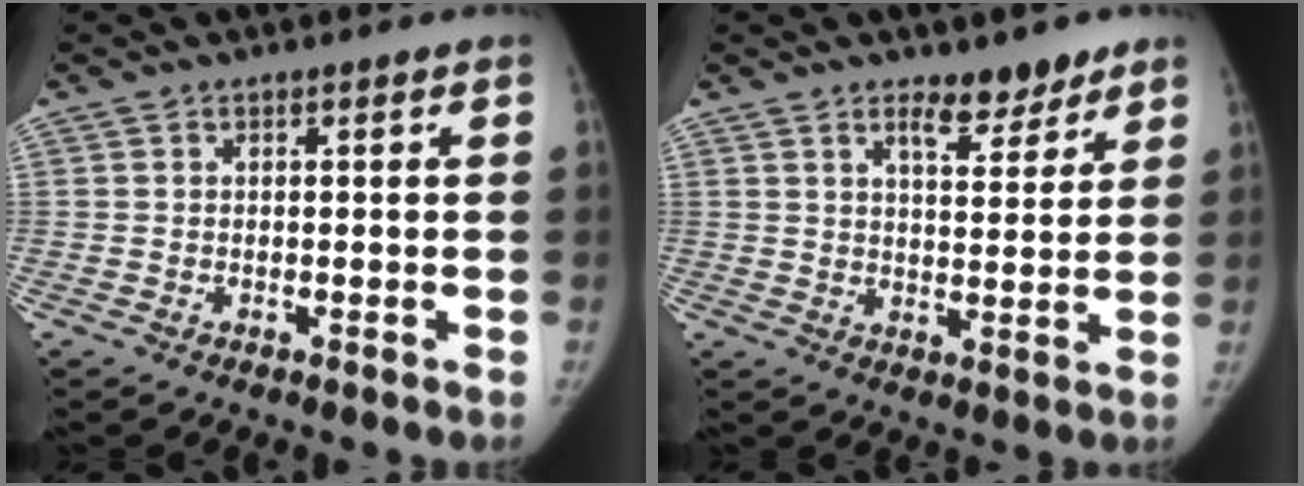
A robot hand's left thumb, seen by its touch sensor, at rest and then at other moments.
{"total": 7.1, "force": [5.1, 2.9, 4.1], "torque": [-0.034, -0.035, 0.076]}